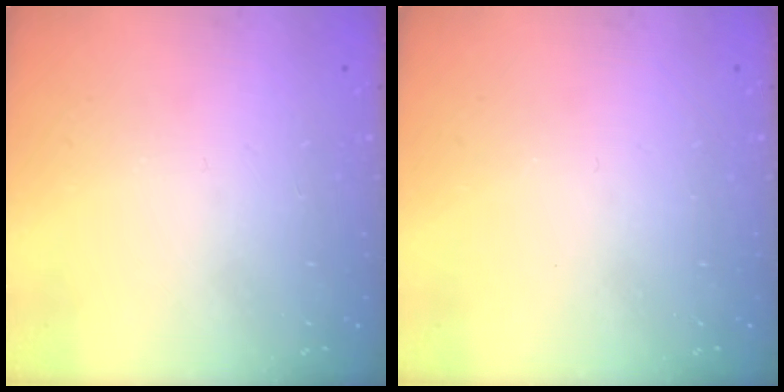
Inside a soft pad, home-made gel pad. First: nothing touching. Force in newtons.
{"total": 0.0}